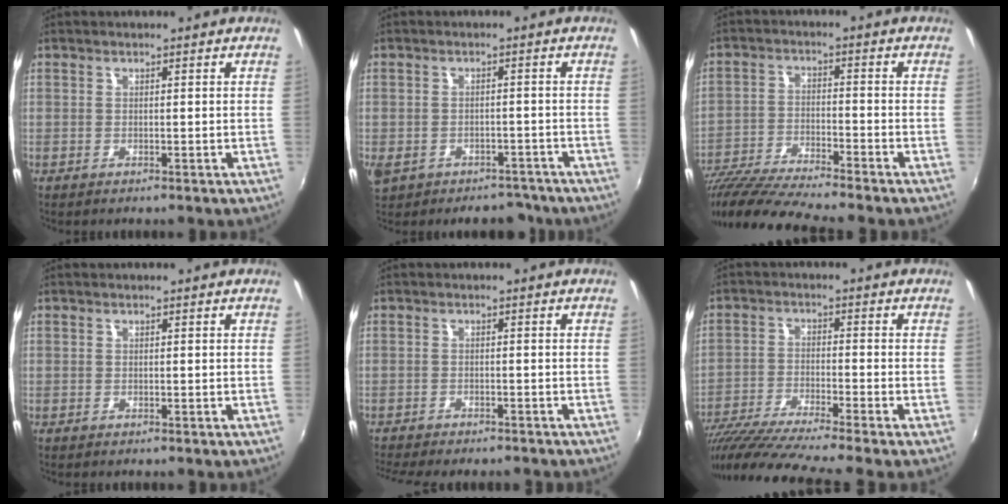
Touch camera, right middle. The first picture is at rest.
{"total": 9.9, "force": [-6.4, 6.4, 4.1], "torque": [-0.112, -0.007, -0.078]}
{"total": 14.8, "force": [-13.0, 0.0, 7.0], "torque": [-0.153, -0.029, -0.237]}
{"total": 0.0}
{"total": 8.9, "force": [-8.0, 1.6, 3.7], "torque": [-0.088, -0.020, -0.120]}
{"total": 14.9, "force": [-12.5, -1.4, 7.9], "torque": [-0.161, -0.048, -0.220]}